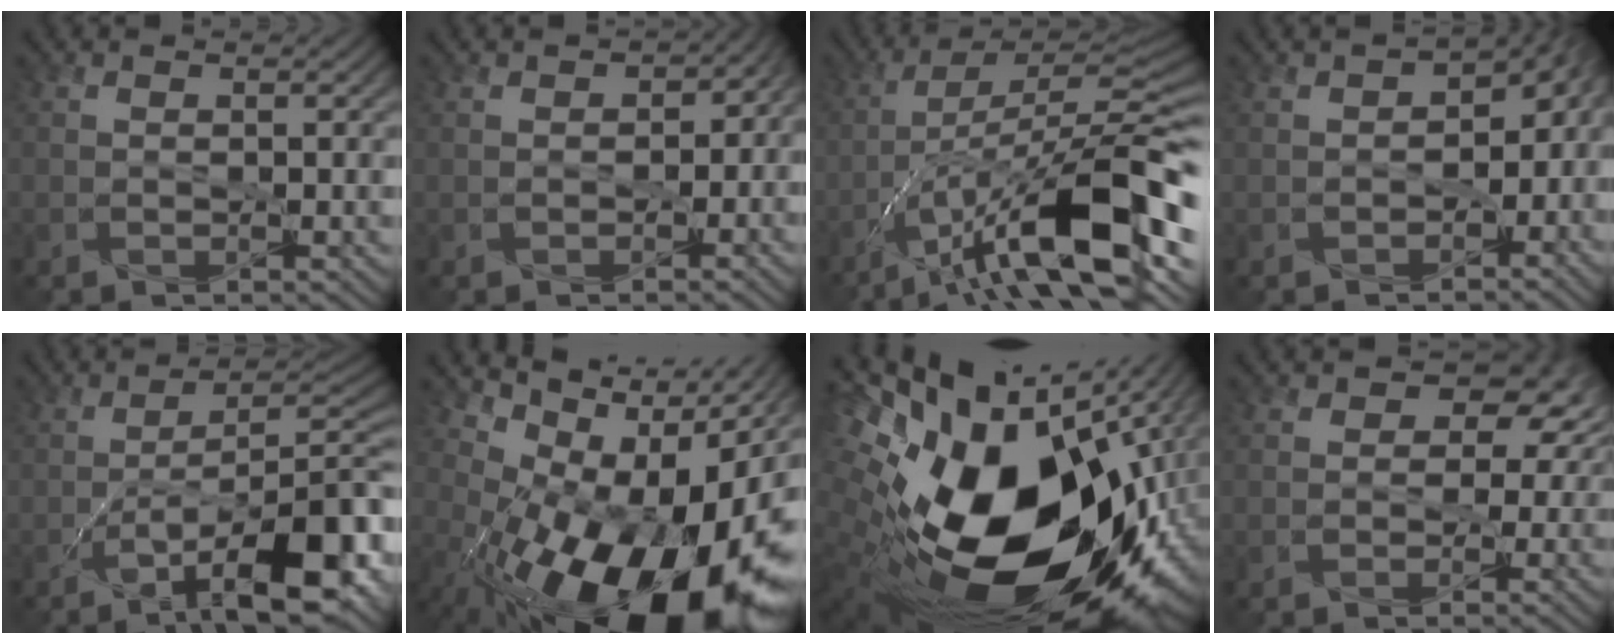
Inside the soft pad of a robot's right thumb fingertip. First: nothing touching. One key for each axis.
{"total": 2.3, "fx": -0.4, "fy": 2.0, "fz": 1.2, "tx": -0.014, "ty": -0.005, "tz": -0.005}
{"total": 17.3, "fx": -8.5, "fy": 4.7, "fz": 14.3, "tx": -0.224, "ty": 0.008, "tz": -0.152}
{"total": 8.4, "fx": -1.7, "fy": 5.4, "fz": 6.1, "tx": -0.062, "ty": -0.018, "tz": -0.012}
{"total": 14.1, "fx": -7.0, "fy": 4.3, "fz": 11.5, "tx": -0.173, "ty": -0.001, "tz": -0.110}
{"total": 18.9, "fx": -3.7, "fy": 10.3, "fz": 15.4, "tx": -0.222, "ty": -0.019, "tz": -0.050}
{"total": 23.7, "fx": -0.5, "fy": 13.8, "fz": 19.2, "tx": -0.362, "ty": -0.079, "tz": 0.020}
{"total": 7.4, "fx": 1.5, "fy": 5.5, "fz": 4.6, "tx": -0.041, "ty": 0.018, "tz": 0.004}